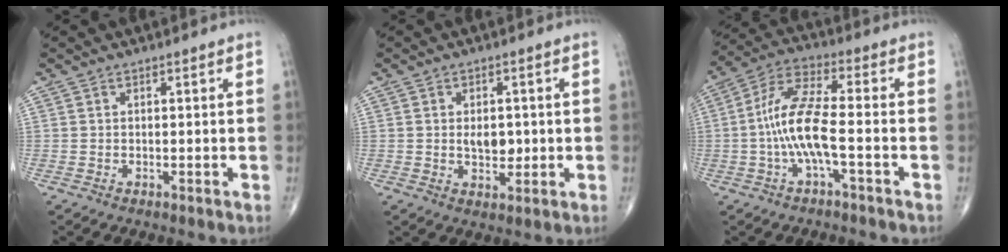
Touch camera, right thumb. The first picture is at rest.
{"total": 4.8, "force": [0.0, 3.0, 3.7], "torque": [-0.043, -0.003, 0.004]}
{"total": 11.0, "force": [-2.3, 2.7, 10.4], "torque": [-0.231, 0.036, -0.047]}